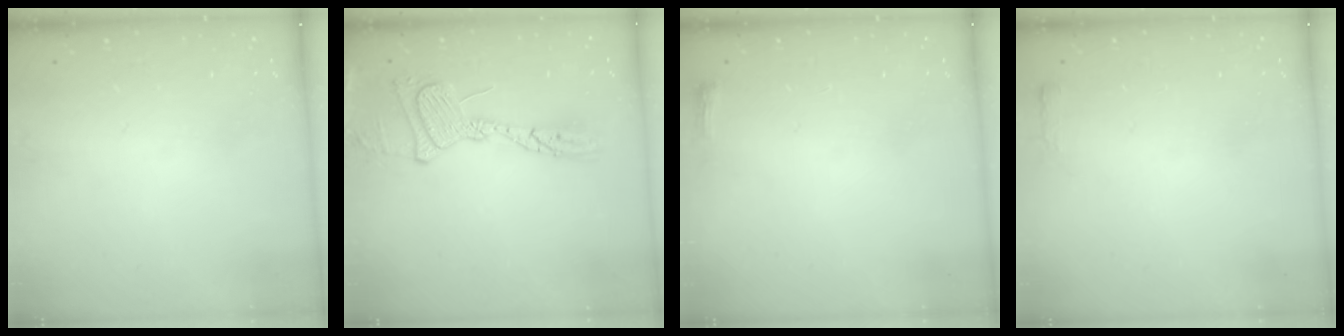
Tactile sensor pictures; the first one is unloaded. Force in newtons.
{"total": 17.1, "press": 17.1, "slide": 1.5}
{"total": 2.6, "press": 2.5, "slide": 0.6}
{"total": 2.4, "press": 2.4, "slide": 0.4}